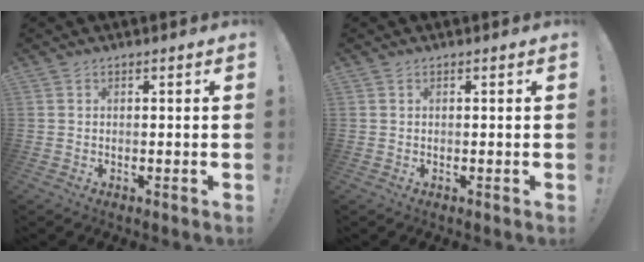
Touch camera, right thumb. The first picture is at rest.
{"total": 0.0}